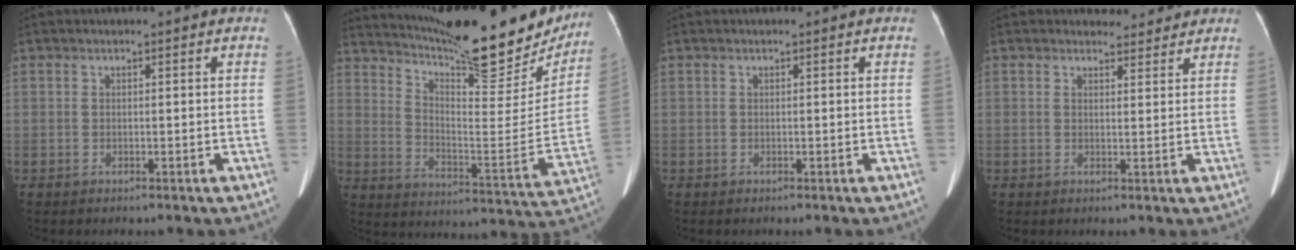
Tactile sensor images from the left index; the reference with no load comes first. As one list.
[{"total": 24.3, "force": [21.2, 4.6, 10.9], "torque": [-0.175, -0.045, 0.293]}, {"total": 0.0}, {"total": 3.3, "force": [3.1, 1.3, -0.1], "torque": [0.003, -0.001, 0.035]}]